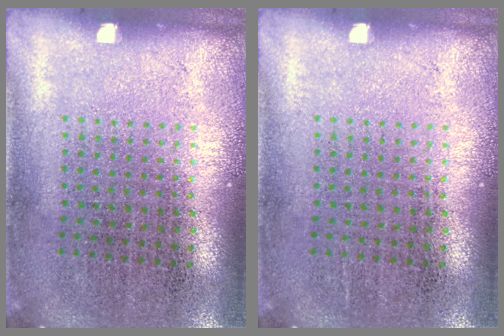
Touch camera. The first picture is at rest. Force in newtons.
{"total": 0.0}